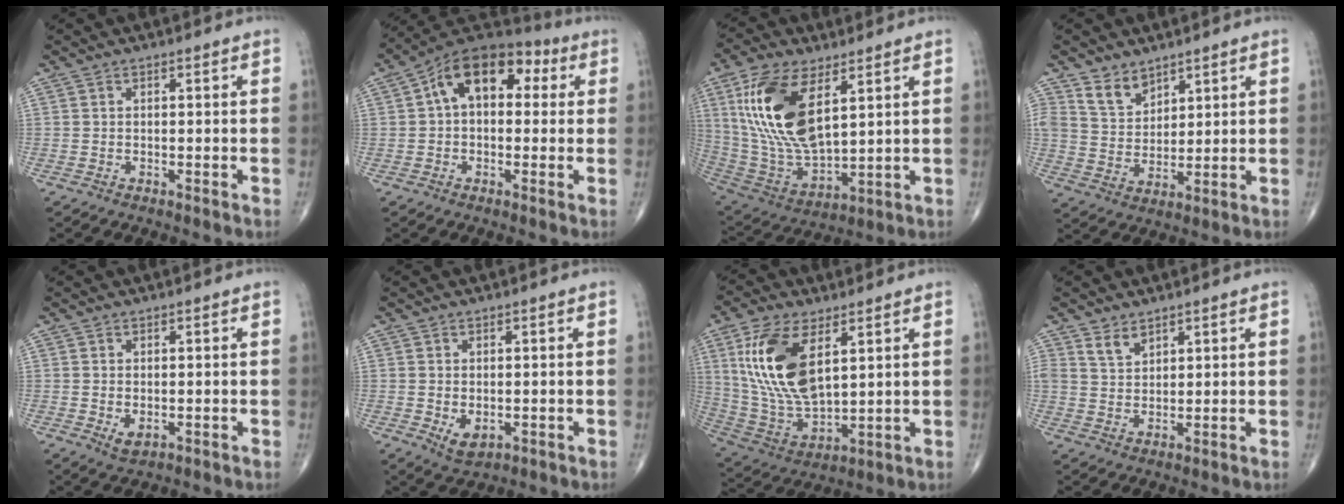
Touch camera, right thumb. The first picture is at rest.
{"total": 13.8, "force": [3.0, 8.6, 10.4], "torque": [-0.137, 0.041, 0.035]}
{"total": 19.9, "force": [6.9, 9.3, 16.2], "torque": [-0.318, -0.029, 0.140]}
{"total": 6.2, "force": [4.6, 3.7, 1.8], "torque": [-0.010, -0.039, 0.096]}
{"total": 2.3, "force": [-0.3, 1.4, 1.8], "torque": [-0.027, -0.005, 0.001]}
{"total": 3.7, "force": [-0.6, 2.4, 2.8], "torque": [-0.038, -0.008, 0.002]}
{"total": 17.9, "force": [6.0, 8.7, 14.4], "torque": [-0.282, -0.025, 0.126]}
{"total": 3.3, "force": [2.5, 1.8, 1.1], "torque": [-0.007, -0.023, 0.053]}